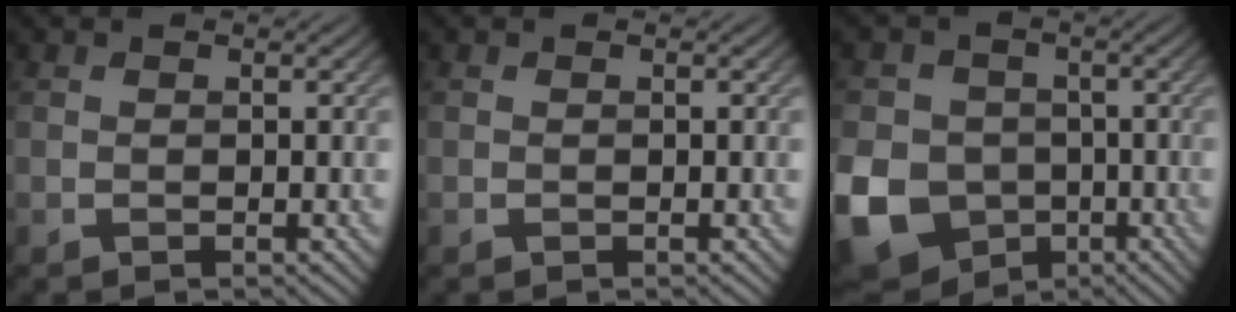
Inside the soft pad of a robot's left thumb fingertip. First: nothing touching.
{"total": 0.0}
{"total": 13.8, "force": [-4.5, 11.7, 5.7], "torque": [-0.169, -0.050, -0.099]}